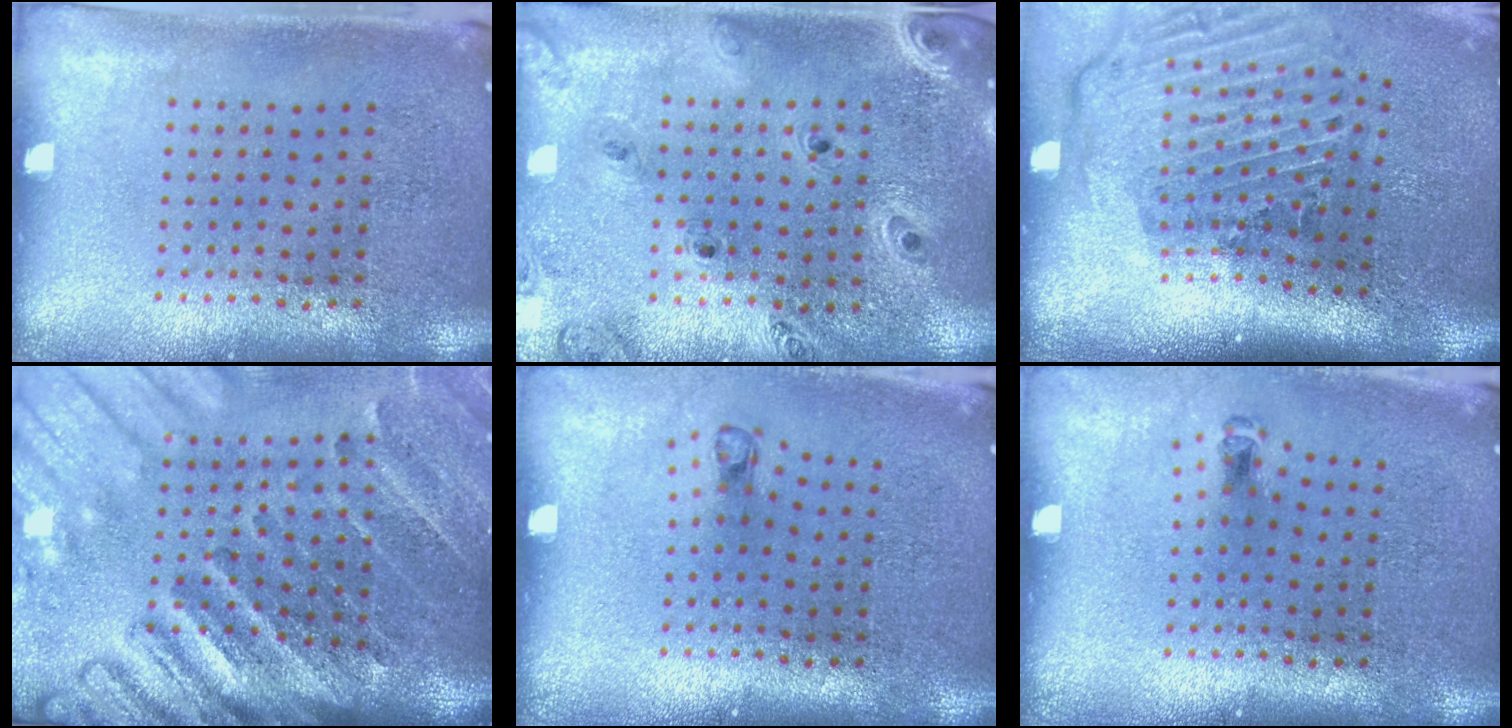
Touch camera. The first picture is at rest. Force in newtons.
{"total": 1.2, "press": 1.2, "slide": 0.2}
{"total": 2.9, "press": 2.0, "slide": 2.2}
{"total": 4.4, "press": 3.3, "slide": 2.9}
{"total": 0.7, "press": 0.3, "slide": 0.6}
{"total": 0.7, "press": 0.3, "slide": 0.6}